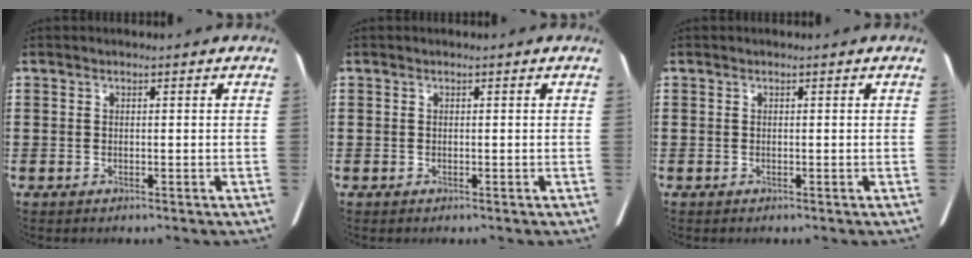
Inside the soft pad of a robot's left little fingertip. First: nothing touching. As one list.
[{"total": 0.0}, {"total": 0.0}]